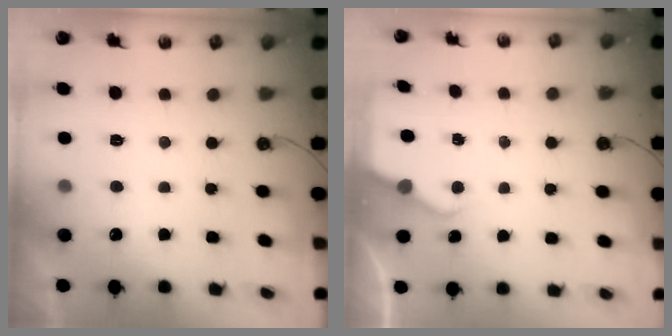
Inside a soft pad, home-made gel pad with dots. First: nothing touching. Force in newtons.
{"total": 2.8, "press": 2.8, "slide": 0.0}